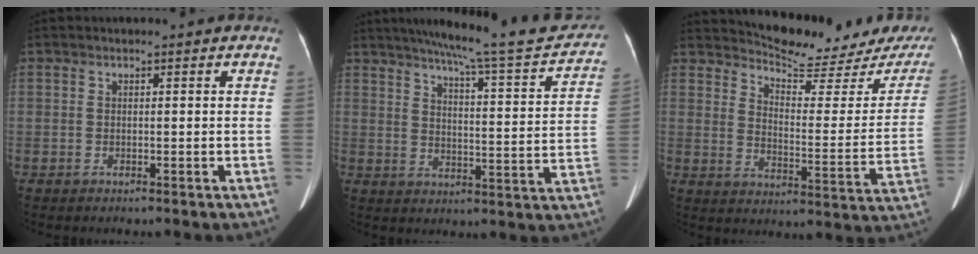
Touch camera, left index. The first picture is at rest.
{"total": 20.4, "force": [18.1, 1.8, 9.3], "torque": [-0.127, -0.024, 0.229]}
{"total": 16.6, "force": [15.6, 1.5, 5.4], "torque": [-0.072, -0.078, 0.195]}